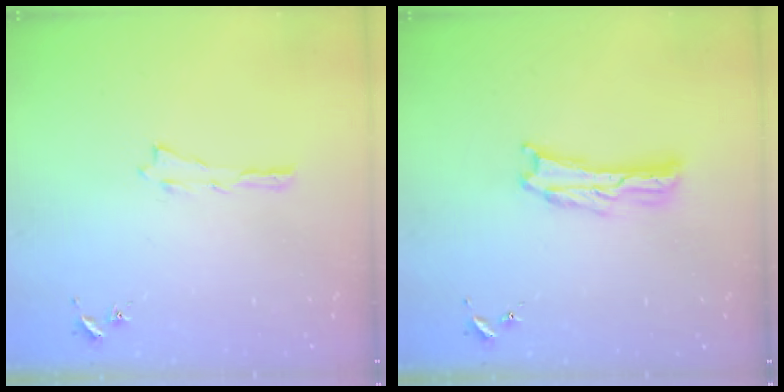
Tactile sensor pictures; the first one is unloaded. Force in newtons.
{"total": 1.6, "press": 1.6, "slide": 0.3}